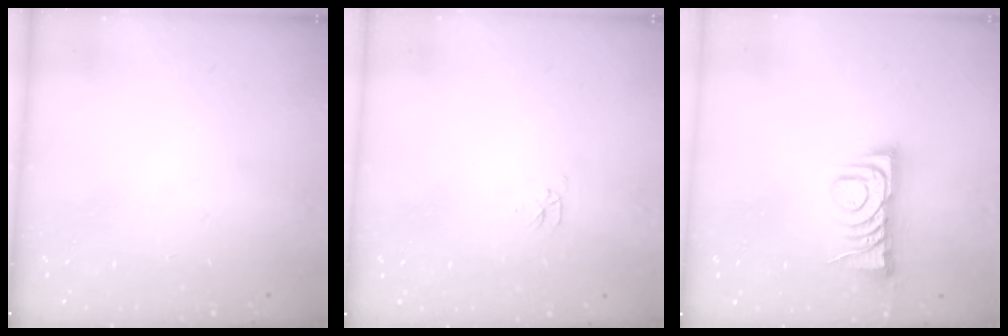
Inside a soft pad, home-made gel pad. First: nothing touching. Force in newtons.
{"total": 2.8, "press": 2.7, "slide": 0.4}
{"total": 7.4, "press": 7.4, "slide": 0.1}